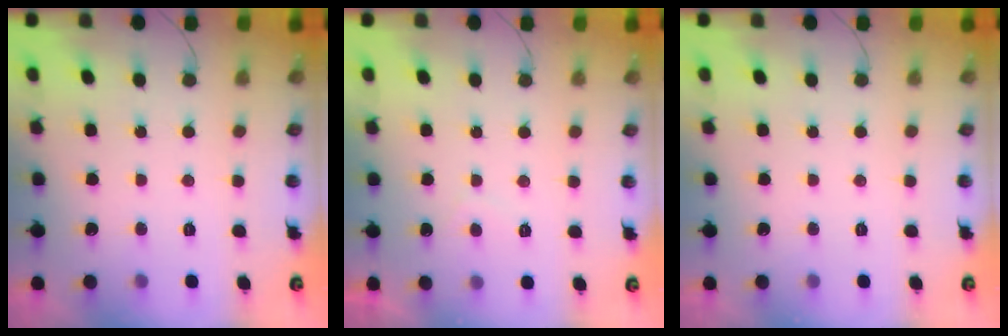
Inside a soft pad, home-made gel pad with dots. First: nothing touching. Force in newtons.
{"total": 1.6, "press": 1.6, "slide": 0.5}
{"total": 0.0}